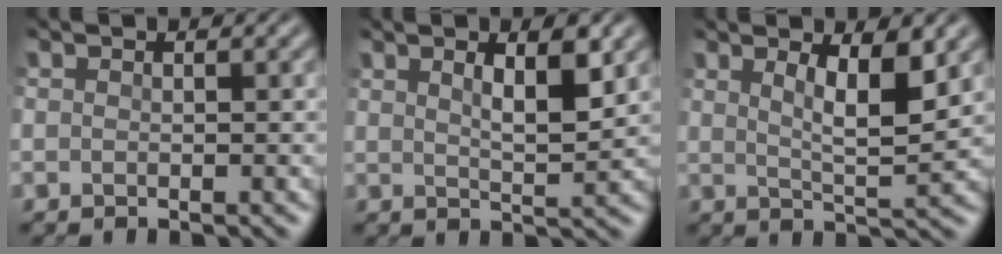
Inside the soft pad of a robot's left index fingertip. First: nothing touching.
{"total": 3.7, "force": [1.7, 0.9, 3.2], "torque": [-0.054, -0.005, 0.028]}
{"total": 4.6, "force": [2.0, 1.1, 4.1], "torque": [-0.070, -0.011, 0.034]}